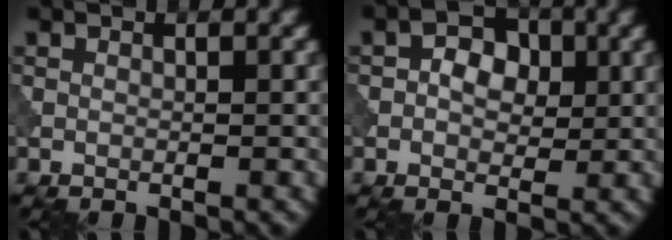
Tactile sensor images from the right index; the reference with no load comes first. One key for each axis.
{"total": 3.1, "fx": 0.0, "fy": 2.3, "fz": 2.1, "tx": -0.031, "ty": 0.003, "tz": -0.008}